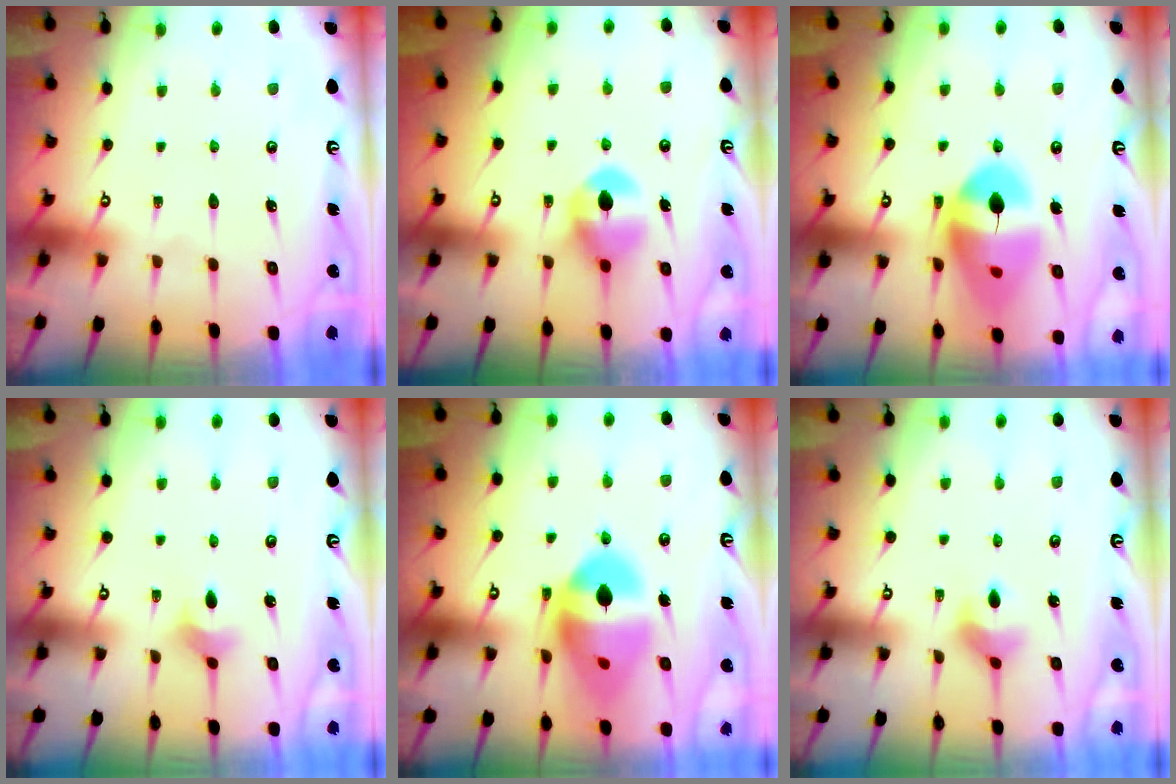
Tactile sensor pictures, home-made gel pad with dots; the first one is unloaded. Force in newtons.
{"total": 9.1, "press": 9.1, "slide": 0.3}
{"total": 16.8, "press": 16.7, "slide": 2.1}
{"total": 2.8, "press": 2.7, "slide": 0.7}
{"total": 15.6, "press": 14.5, "slide": 5.7}
{"total": 4.5, "press": 4.5, "slide": 0.7}